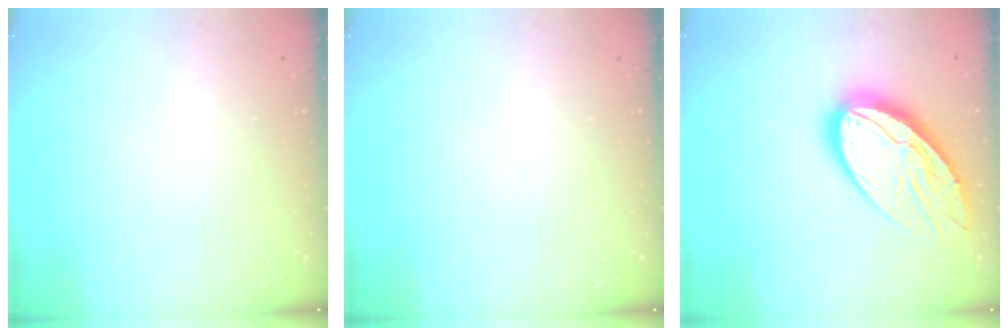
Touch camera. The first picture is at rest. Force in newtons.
{"total": 0.0}
{"total": 22.8, "press": 22.7, "slide": 2.1}